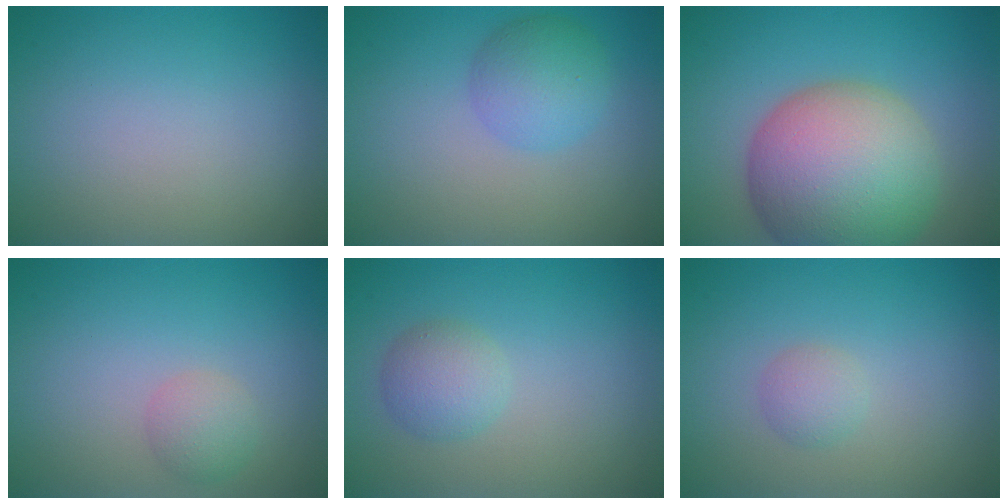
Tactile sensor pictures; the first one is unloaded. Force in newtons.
{"total": 3.7, "press": 3.7, "slide": 0.0}
{"total": 13.3, "press": 13.3, "slide": 0.7}
{"total": 1.9, "press": 1.9, "slide": 0.1}
{"total": 2.6, "press": 2.6, "slide": 0.1}
{"total": 1.5, "press": 1.4, "slide": 0.1}